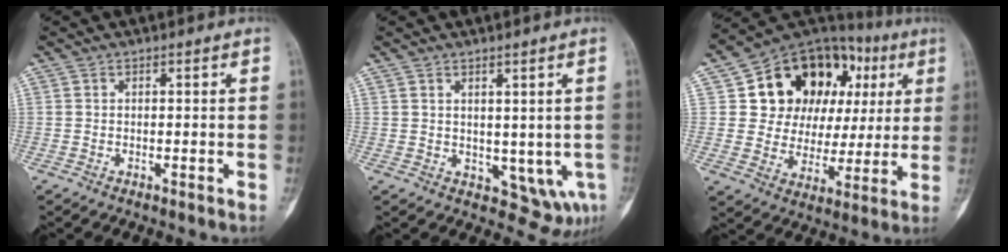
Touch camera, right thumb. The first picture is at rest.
{"total": 6.1, "force": [0.6, 3.8, 4.7], "torque": [-0.038, -0.017, 0.025]}
{"total": 22.4, "force": [7.0, 16.3, 13.7], "torque": [-0.141, 0.029, 0.117]}